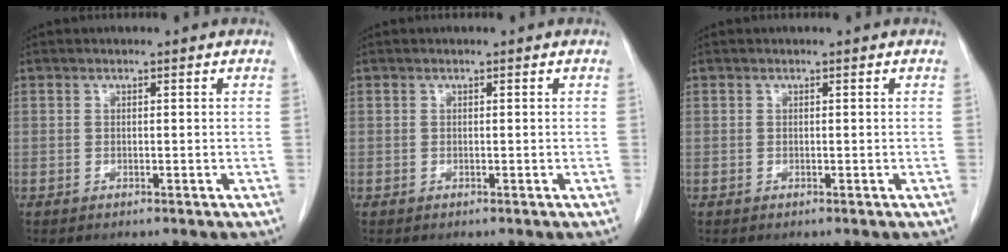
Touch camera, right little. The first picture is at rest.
{"total": 0.0}
{"total": 0.0}